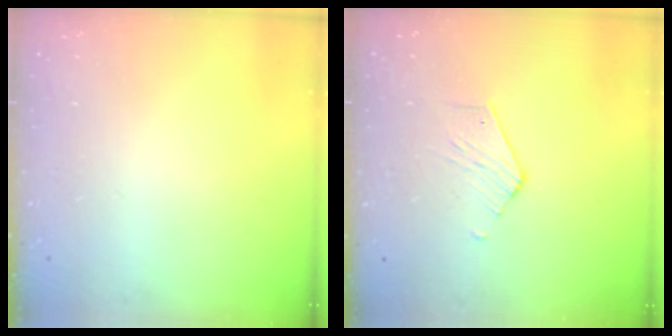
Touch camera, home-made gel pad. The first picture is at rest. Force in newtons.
{"total": 2.5, "press": 2.5, "slide": 0.2}